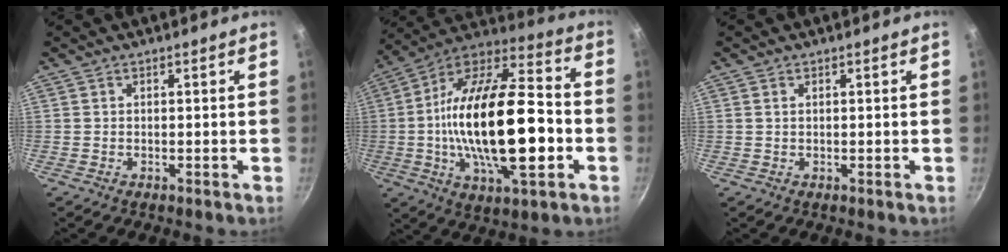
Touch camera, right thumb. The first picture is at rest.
{"total": 28.5, "force": [-3.5, 12.3, 25.5], "torque": [-0.446, 0.032, -0.064]}
{"total": 0.7, "force": [0.3, 0.5, 0.5], "torque": [-0.008, 0.001, 0.005]}